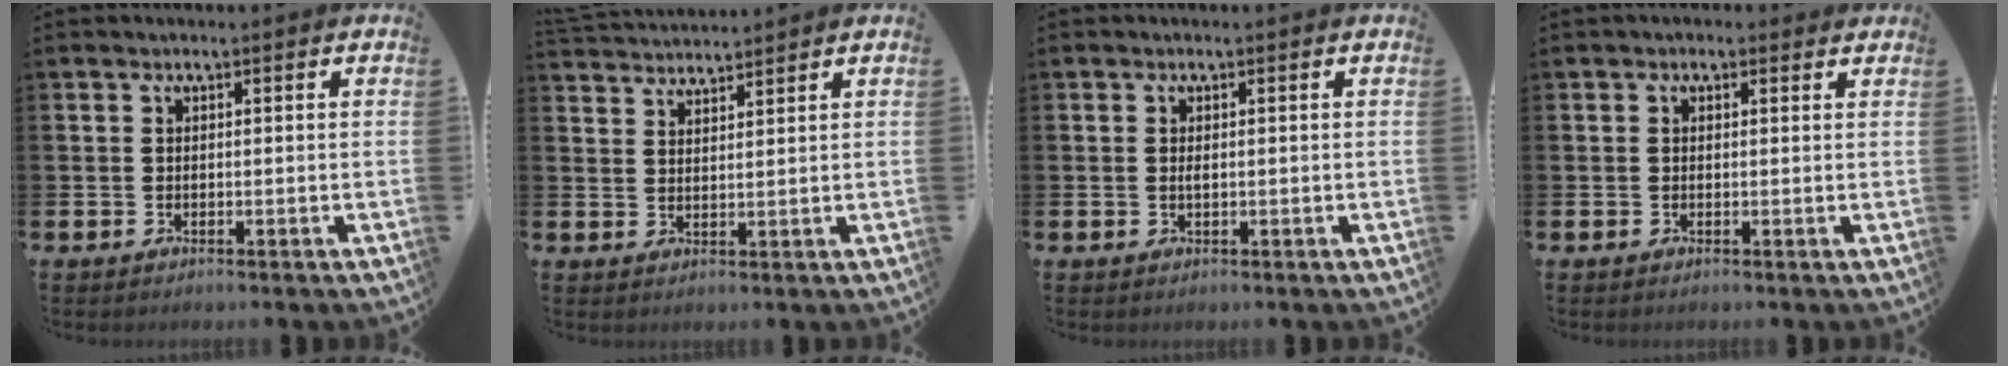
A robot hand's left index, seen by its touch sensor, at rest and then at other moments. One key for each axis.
{"total": 3.3, "fx": 3.3, "fy": 0.2, "fz": -0.2, "tx": -0.005, "ty": -0.019, "tz": 0.060}
{"total": 0.5, "fx": 0.0, "fy": 0.1, "fz": 0.5, "tx": -0.017, "ty": 0.003, "tz": 0.003}
{"total": 0.9, "fx": 0.6, "fy": 0.6, "fz": 0.2, "tx": -0.005, "ty": 0.009, "tz": 0.010}